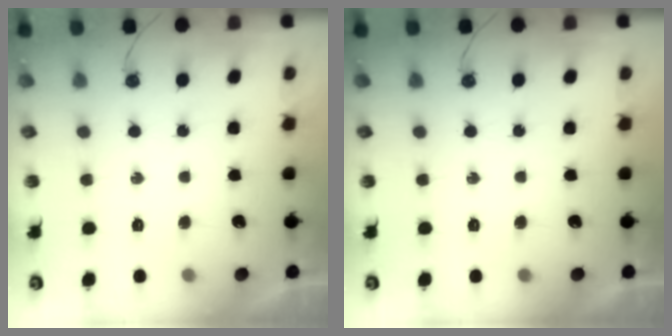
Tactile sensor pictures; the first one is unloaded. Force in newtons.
{"total": 0.0}